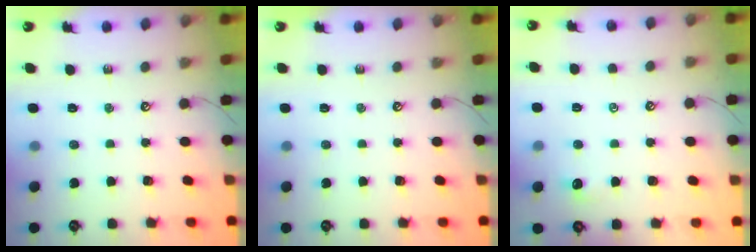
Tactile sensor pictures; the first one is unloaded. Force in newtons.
{"total": 0.0}
{"total": 1.6, "press": 1.6, "slide": 0.4}